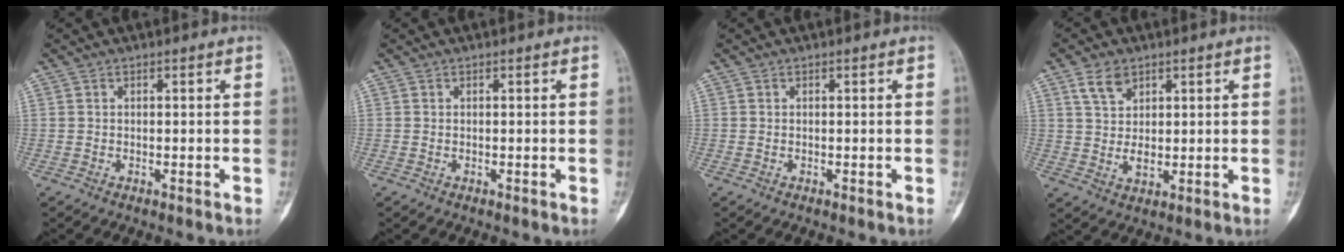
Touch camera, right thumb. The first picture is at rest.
{"total": 0.0}
{"total": 0.0}
{"total": 6.2, "force": [3.2, 4.1, 3.4], "torque": [-0.049, -0.021, 0.065]}